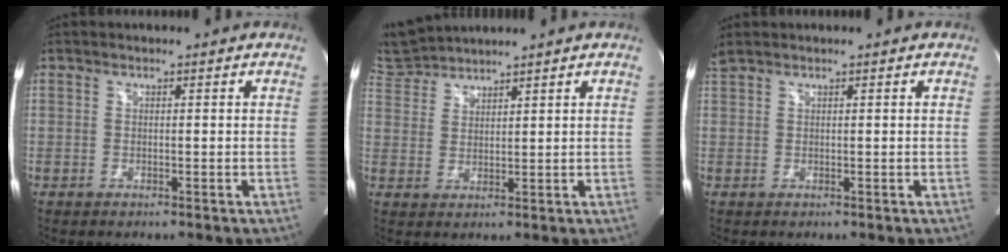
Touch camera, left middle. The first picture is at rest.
{"total": 5.8, "force": [5.8, 0.1, 0.1], "torque": [-0.019, 0.021, 0.121]}
{"total": 1.1, "force": [1.0, 0.1, 0.4], "torque": [-0.019, 0.019, 0.027]}